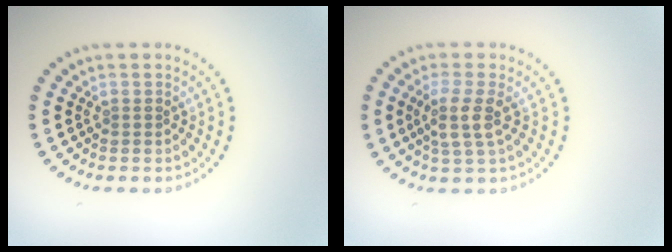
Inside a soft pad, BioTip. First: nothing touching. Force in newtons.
{"total": 2.7, "press": 2.4, "slide": 1.2}